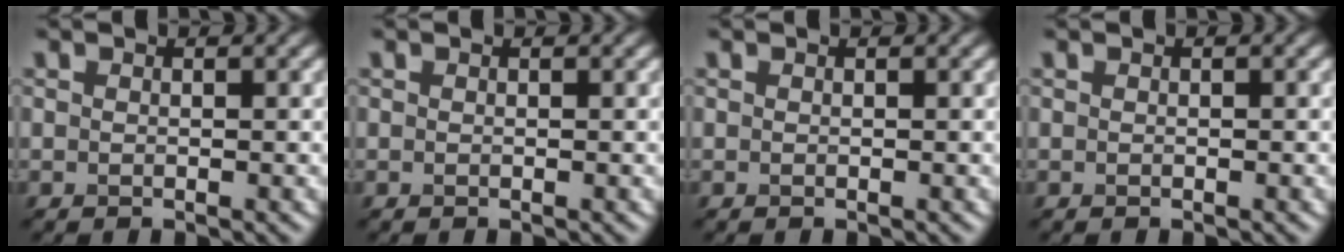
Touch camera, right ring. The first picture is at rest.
{"total": 0.0}
{"total": 0.0}
{"total": 0.0}